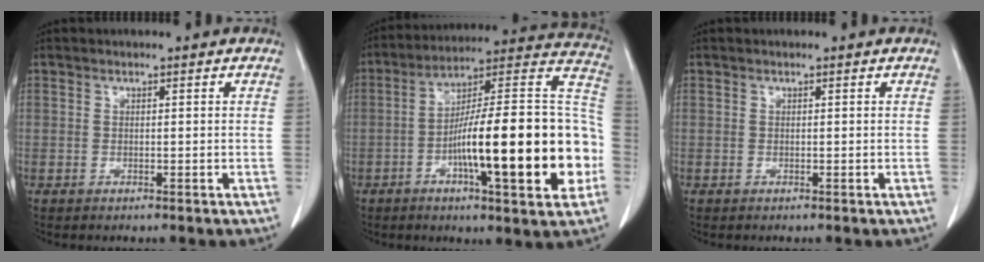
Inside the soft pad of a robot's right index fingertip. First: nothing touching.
{"total": 25.2, "force": [-5.9, 3.8, 24.2], "torque": [-0.304, 0.020, -0.087]}
{"total": 0.0}